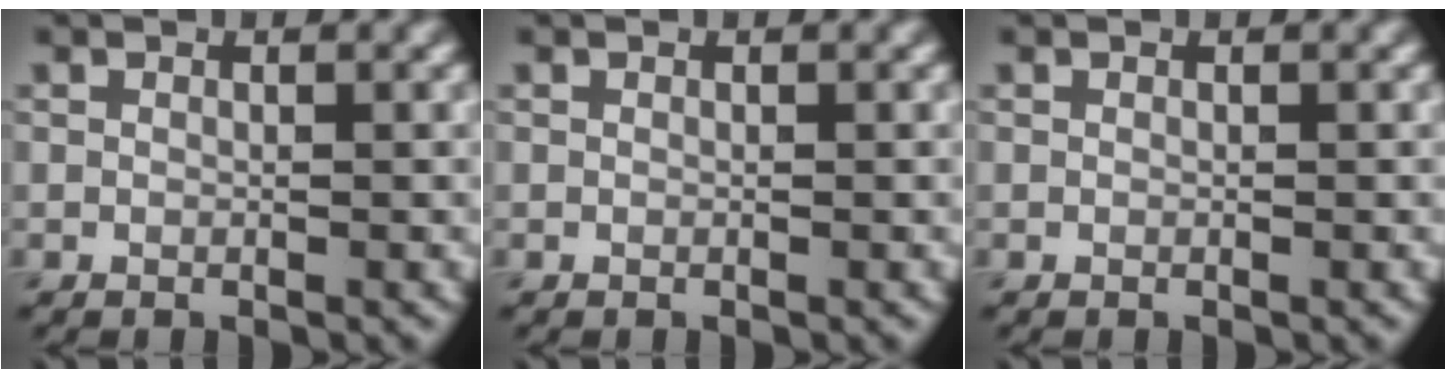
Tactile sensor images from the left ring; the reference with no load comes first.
{"total": 0.0}
{"total": 0.0}